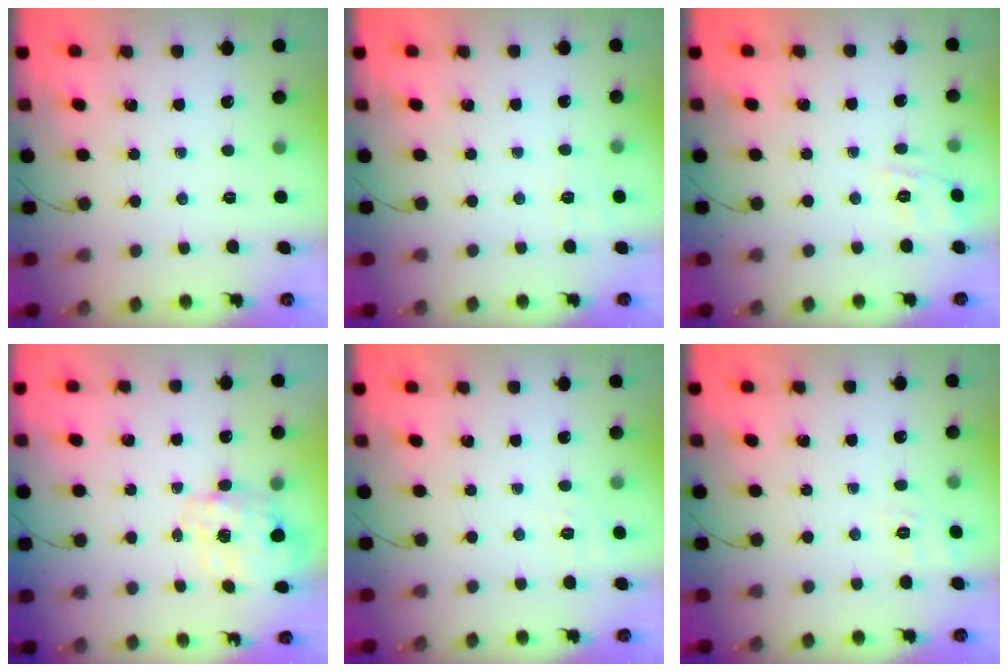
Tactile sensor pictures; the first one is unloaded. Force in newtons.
{"total": 3.8, "press": 3.4, "slide": 1.6}
{"total": 5.3, "press": 5.0, "slide": 1.7}
{"total": 2.7, "press": 2.6, "slide": 0.8}
{"total": 3.7, "press": 3.1, "slide": 2.0}
{"total": 2.2, "press": 0.8, "slide": 2.0}